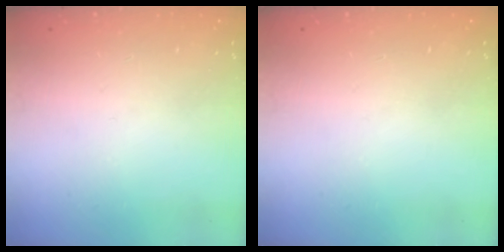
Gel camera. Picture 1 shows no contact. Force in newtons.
{"total": 0.0}